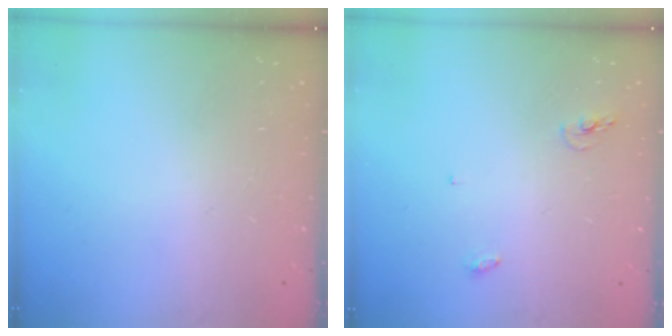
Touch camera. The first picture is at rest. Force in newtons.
{"total": 4.5, "press": 4.2, "slide": 1.5}